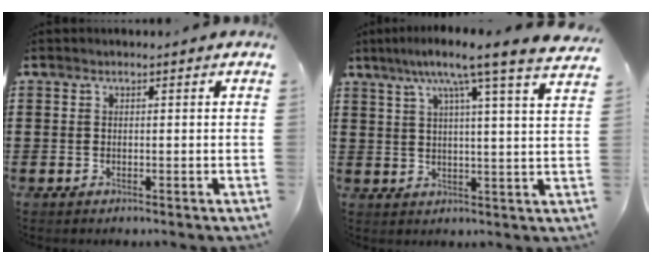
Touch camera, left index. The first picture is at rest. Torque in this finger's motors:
{"motor_torque": [2.14, 0.00, 0.39, 0.21]}